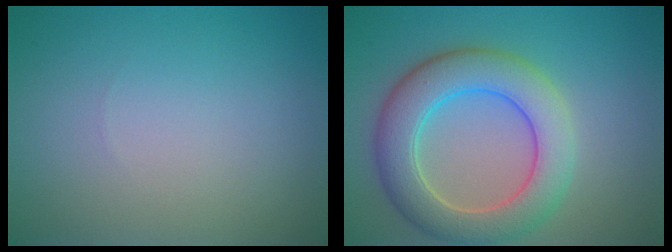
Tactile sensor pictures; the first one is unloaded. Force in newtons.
{"total": 7.1, "press": 7.1, "slide": 0.3}